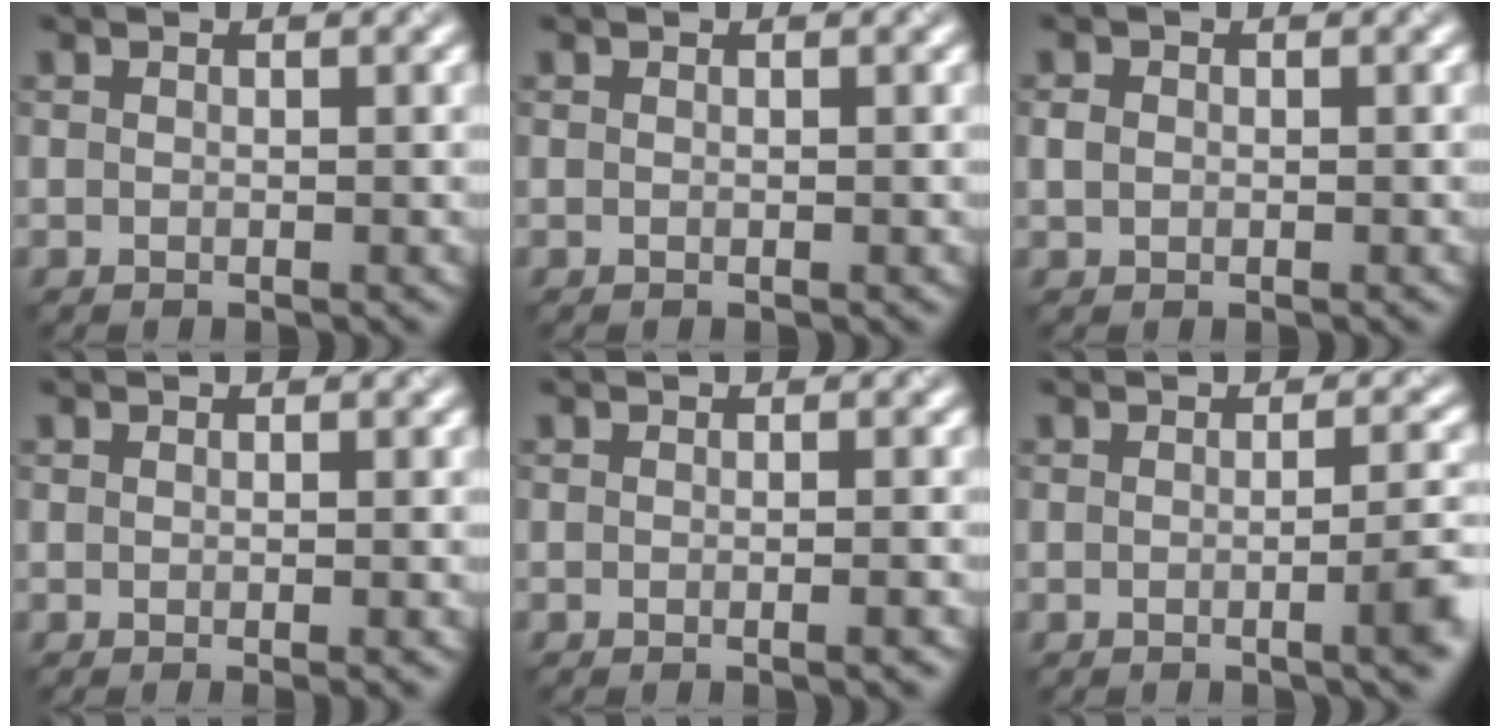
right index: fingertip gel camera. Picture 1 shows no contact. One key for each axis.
{"total": 0.0}
{"total": 0.8, "fx": -0.4, "fy": 0.7, "fz": 0.3, "tx": -0.004, "ty": 0.007, "tz": 0.001}
{"total": 1.7, "fx": -0.3, "fy": 0.7, "fz": 1.4, "tx": -0.003, "ty": 0.003, "tz": -0.013}
{"total": 2.4, "fx": -0.6, "fy": 1.1, "fz": 2.1, "tx": -0.002, "ty": 0.008, "tz": -0.024}
{"total": 4.2, "fx": -1.2, "fy": 1.0, "fz": 3.9, "tx": -0.037, "ty": 0.008, "tz": -0.014}